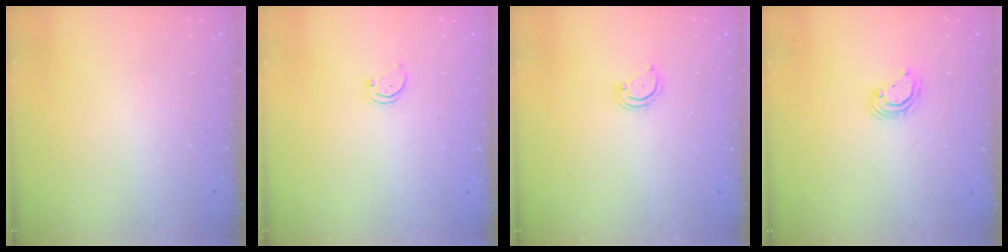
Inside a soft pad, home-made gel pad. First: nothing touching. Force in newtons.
{"total": 1.8, "press": 1.7, "slide": 0.2}
{"total": 2.5, "press": 2.5, "slide": 0.2}
{"total": 4.6, "press": 4.6, "slide": 0.2}